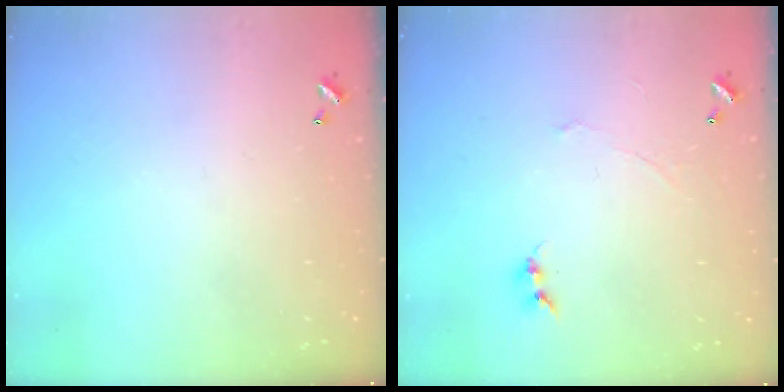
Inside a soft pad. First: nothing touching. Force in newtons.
{"total": 0.7, "press": 0.5, "slide": 0.5}